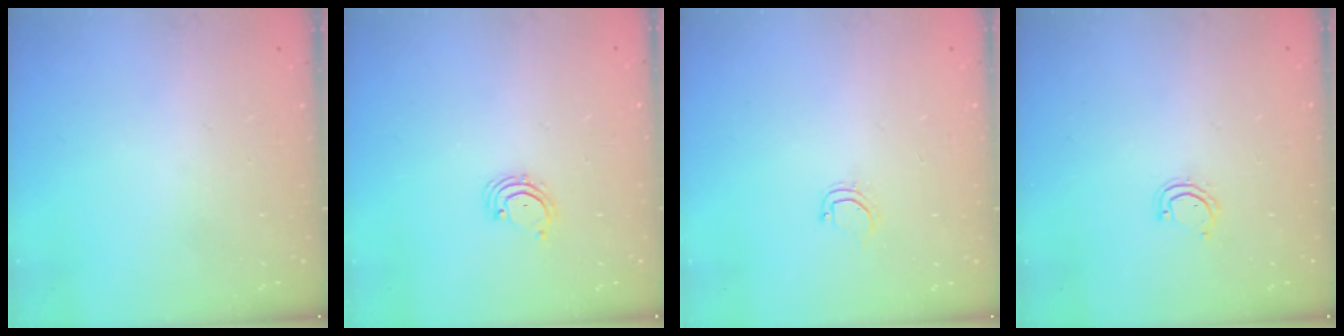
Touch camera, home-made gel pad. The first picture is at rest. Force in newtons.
{"total": 2.3, "press": 2.3, "slide": 0.5}
{"total": 4.6, "press": 4.6, "slide": 0.4}
{"total": 3.8, "press": 3.8, "slide": 0.3}